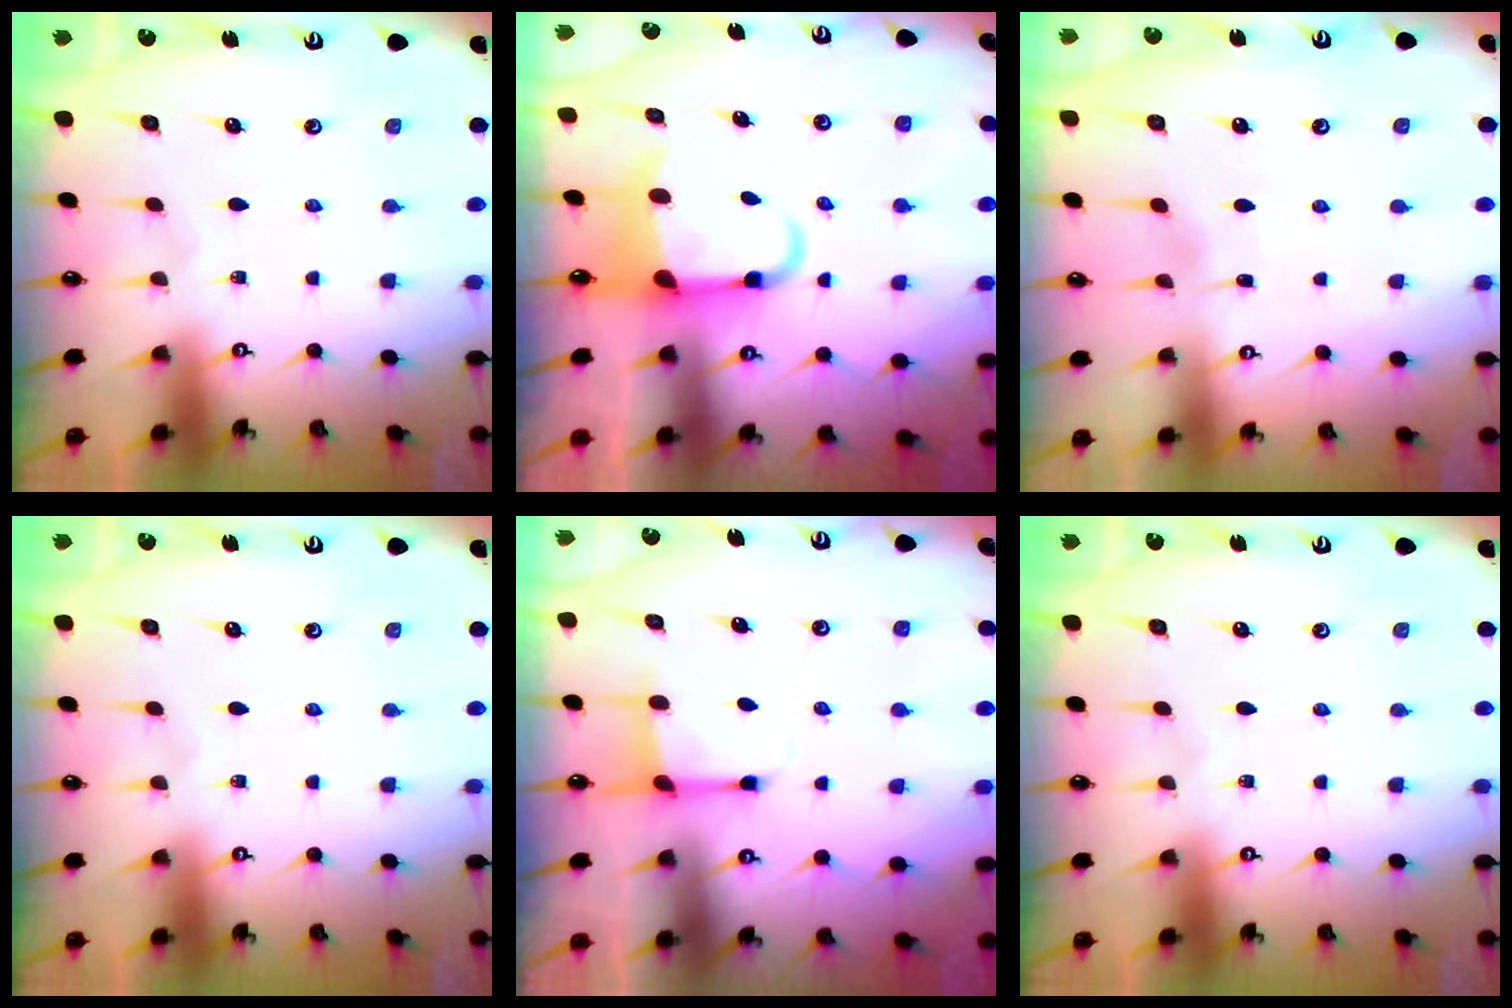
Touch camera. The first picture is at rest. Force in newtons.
{"total": 5.2, "press": 5.0, "slide": 1.2}
{"total": 2.8, "press": 2.8, "slide": 0.4}
{"total": 0.0}
{"total": 3.3, "press": 3.1, "slide": 0.9}
{"total": 0.0}